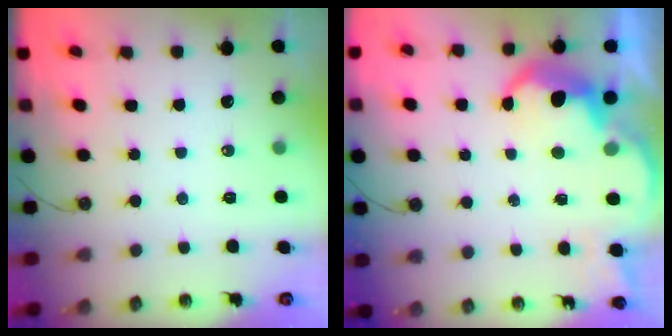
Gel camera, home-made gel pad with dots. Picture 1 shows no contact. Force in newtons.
{"total": 8.0, "press": 8.0, "slide": 0.6}